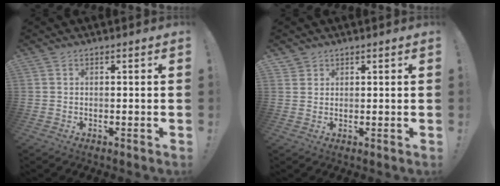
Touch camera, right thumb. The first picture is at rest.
{"total": 1.6, "force": [1.3, 0.8, 0.1], "torque": [-0.005, -0.007, 0.025]}